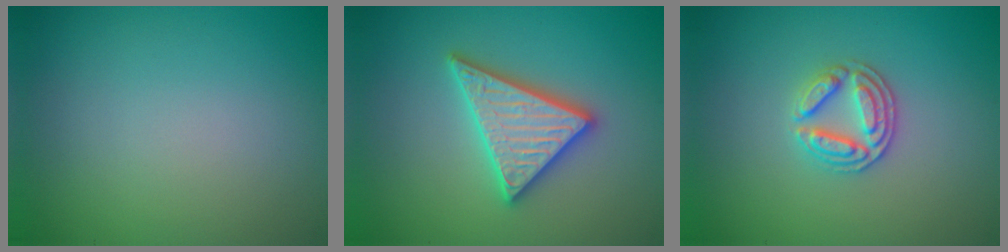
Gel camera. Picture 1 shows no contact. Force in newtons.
{"total": 4.7, "press": 4.6, "slide": 0.7}
{"total": 3.1, "press": 2.9, "slide": 1.1}